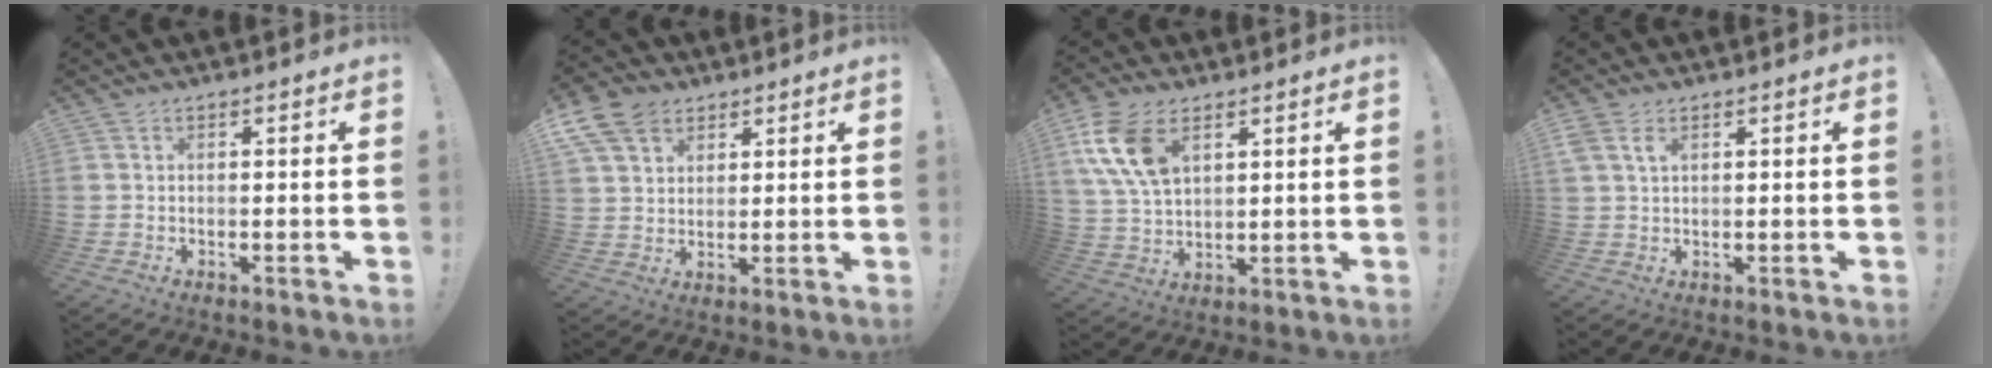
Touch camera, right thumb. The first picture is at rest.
{"total": 10.9, "force": [6.0, 7.7, 4.9], "torque": [-0.090, -0.029, 0.120]}
{"total": 13.7, "force": [6.2, 8.2, 9.1], "torque": [-0.185, -0.013, 0.120]}
{"total": 3.7, "force": [1.8, 2.0, 2.6], "torque": [-0.049, 0.001, 0.034]}